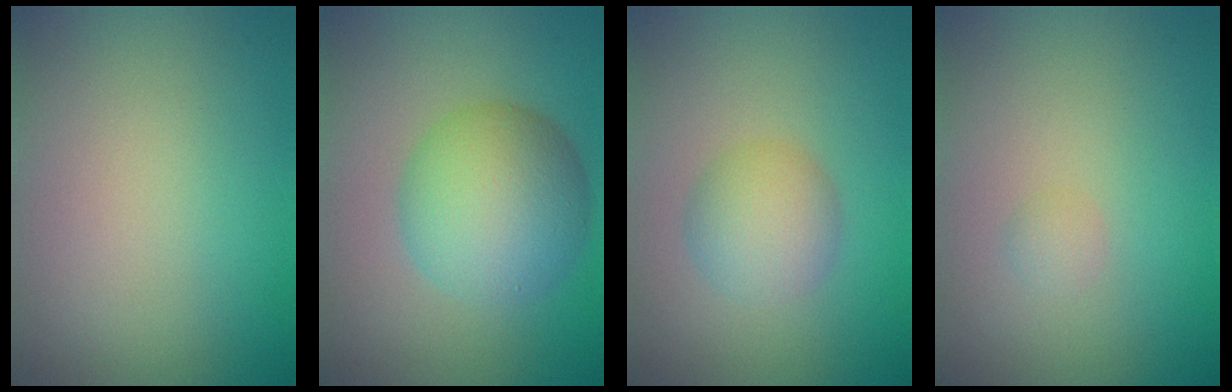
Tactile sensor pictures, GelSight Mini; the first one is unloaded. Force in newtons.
{"total": 7.9, "press": 7.9, "slide": 0.1}
{"total": 3.4, "press": 3.4, "slide": 0.1}
{"total": 0.7, "press": 0.7, "slide": 0.0}